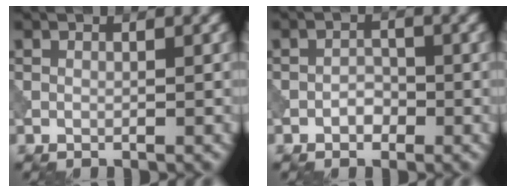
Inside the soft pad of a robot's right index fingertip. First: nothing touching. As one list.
[{"total": 1.4, "force": [-0.7, 0.9, 0.7], "torque": [-0.010, 0.004, -0.014]}]